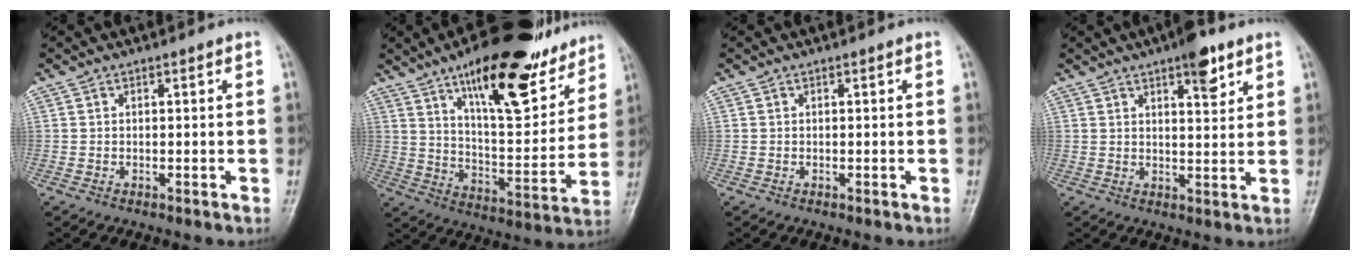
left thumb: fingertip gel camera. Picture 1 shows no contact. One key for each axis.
{"total": 23.5, "fx": 15.0, "fy": 8.4, "fz": 16.1, "tx": -0.194, "ty": -0.065, "tz": 0.236}
{"total": 0.0}
{"total": 6.7, "fx": 4.0, "fy": 2.2, "fz": 4.8, "tx": -0.054, "ty": -0.019, "tz": 0.053}